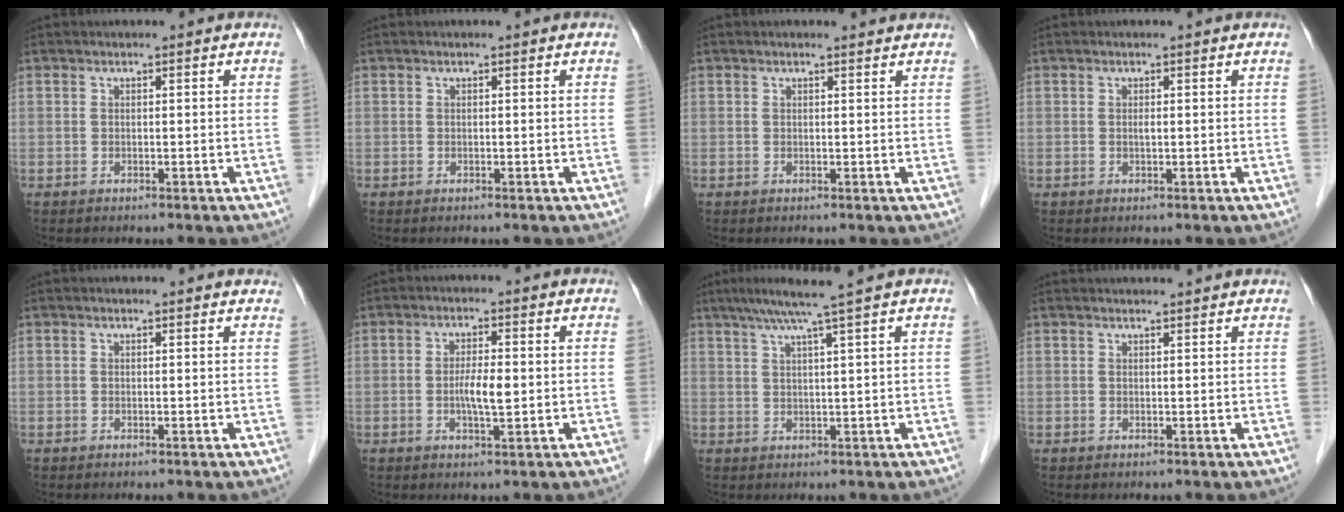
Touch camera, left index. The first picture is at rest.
{"total": 0.0}
{"total": 1.2, "force": [1.2, 0.0, 0.2], "torque": [-0.012, 0.000, 0.013]}
{"total": 0.6, "force": [0.1, 0.1, 0.6], "torque": [-0.011, 0.000, 0.001]}
{"total": 3.6, "force": [3.5, 0.4, 0.9], "torque": [-0.015, 0.007, 0.027]}
{"total": 3.8, "force": [-0.3, 0.7, 3.7], "torque": [-0.072, -0.002, -0.005]}
{"total": 5.9, "force": [4.3, -1.7, 3.6], "torque": [-0.058, 0.011, 0.074]}
{"total": 4.6, "force": [4.5, -0.1, 1.2], "torque": [-0.014, 0.021, 0.049]}